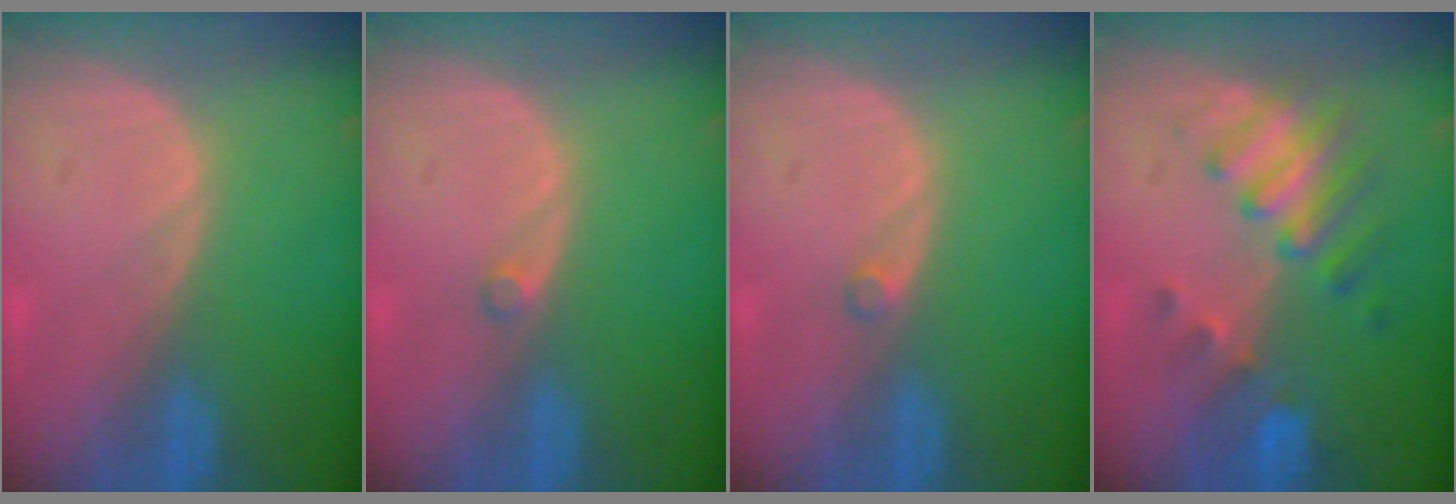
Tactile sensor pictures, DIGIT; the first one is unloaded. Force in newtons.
{"total": 0.7, "press": 0.7, "slide": 0.1}
{"total": 0.7, "press": 0.7, "slide": 0.1}
{"total": 7.6, "press": 6.8, "slide": 3.5}